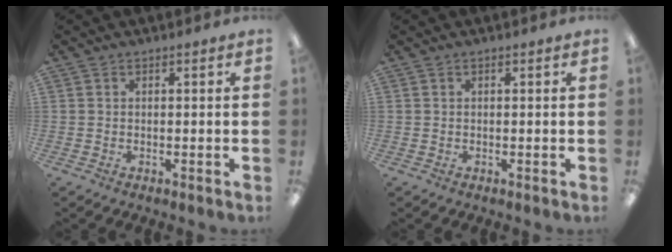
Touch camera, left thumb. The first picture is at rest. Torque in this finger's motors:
{"motor_torque": [0.01, 0.01, 0.00, 0.00, 0.00]}